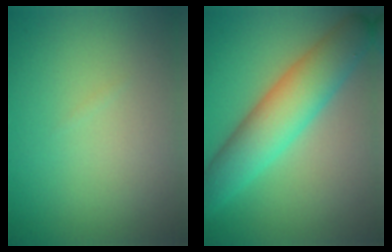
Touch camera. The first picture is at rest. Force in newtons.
{"total": 6.9, "press": 6.9, "slide": 0.0}